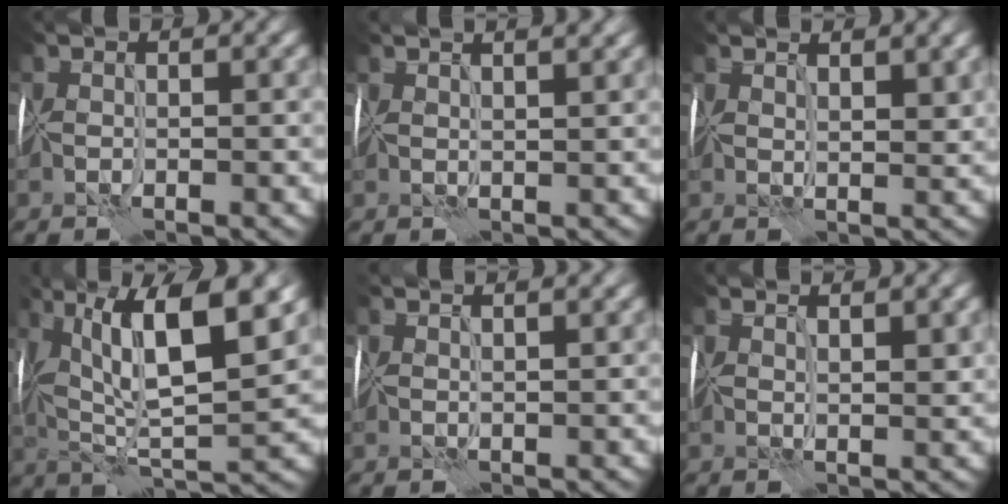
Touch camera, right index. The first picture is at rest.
{"total": 4.8, "force": [3.5, 1.7, 2.8], "torque": [-0.029, 0.035, 0.038]}
{"total": 3.4, "force": [2.5, 1.0, 2.2], "torque": [-0.025, 0.007, 0.046]}
{"total": 10.8, "force": [5.3, 2.8, 9.0], "torque": [-0.152, 0.018, 0.097]}
{"total": 3.3, "force": [2.6, 0.9, 1.7], "torque": [-0.011, 0.012, 0.035]}
{"total": 3.1, "force": [2.4, 0.7, 1.9], "torque": [-0.021, 0.007, 0.045]}